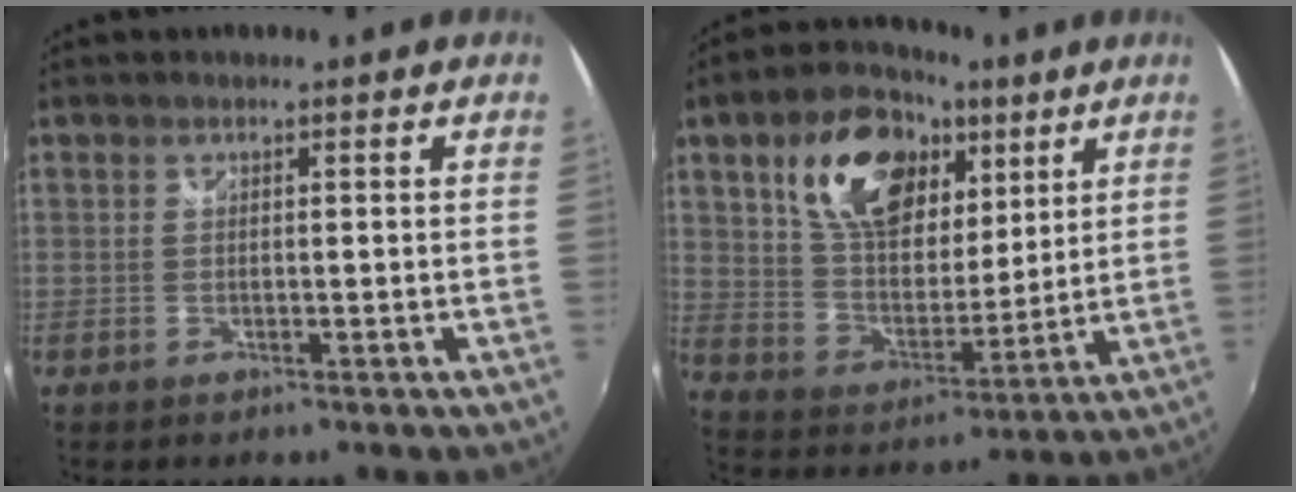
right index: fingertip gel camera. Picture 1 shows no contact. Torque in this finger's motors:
{"motor_torque": [1.14, 1.00, 0.60, 0.11]}